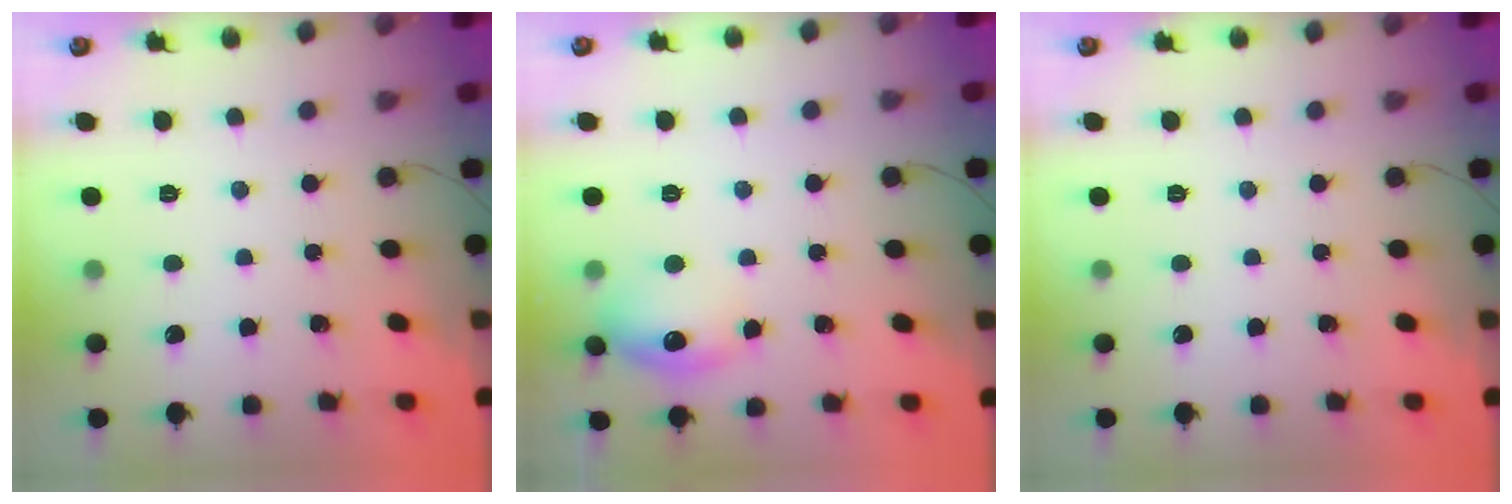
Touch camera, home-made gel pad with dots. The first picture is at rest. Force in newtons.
{"total": 11.7, "press": 11.6, "slide": 0.7}
{"total": 0.0}